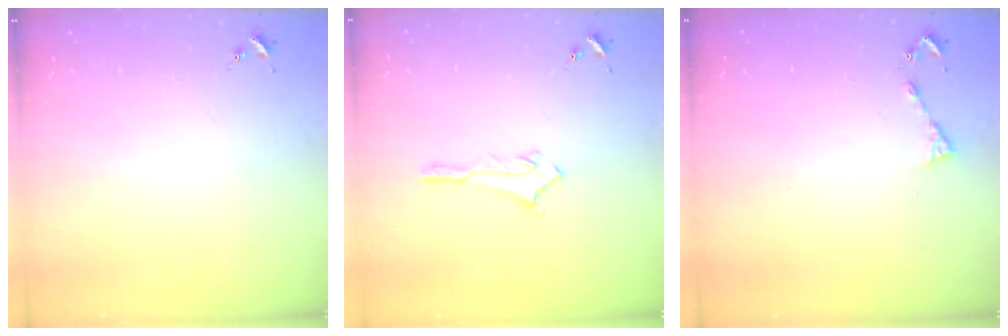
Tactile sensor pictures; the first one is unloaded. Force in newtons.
{"total": 2.9, "press": 2.8, "slide": 0.4}
{"total": 5.6, "press": 5.6, "slide": 0.7}